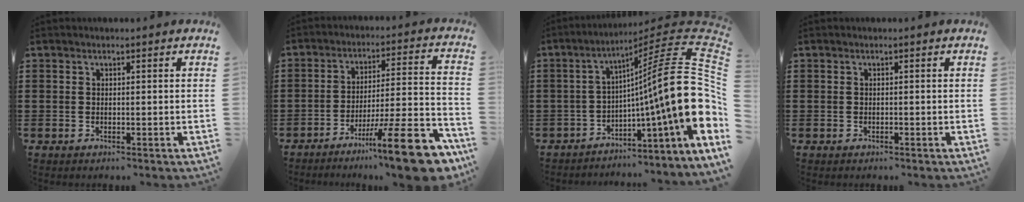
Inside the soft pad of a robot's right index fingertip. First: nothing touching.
{"total": 15.3, "force": [-10.2, 1.5, 11.3], "torque": [-0.150, 0.036, -0.171]}
{"total": 17.9, "force": [0.0, 3.3, 17.6], "torque": [-0.272, -0.046, -0.019]}
{"total": 0.0}